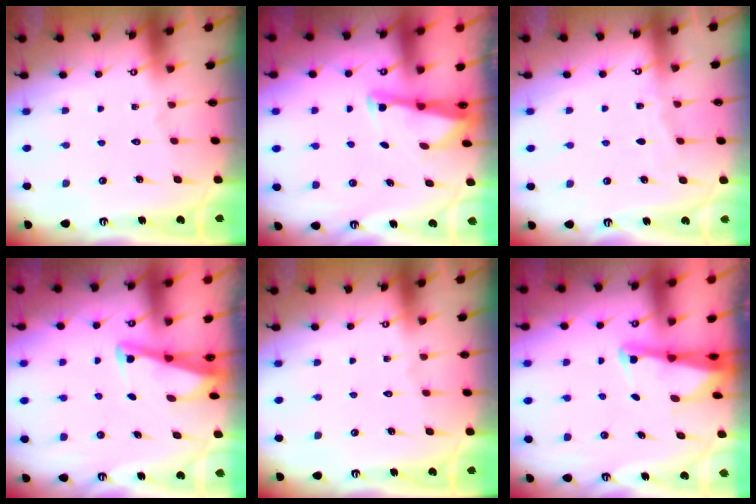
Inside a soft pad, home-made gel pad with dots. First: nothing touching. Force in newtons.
{"total": 2.5, "press": 2.5, "slide": 0.1}
{"total": 2.9, "press": 2.9, "slide": 0.1}
{"total": 2.7, "press": 2.7, "slide": 0.3}
{"total": 0.0}
{"total": 2.6, "press": 2.6, "slide": 0.3}